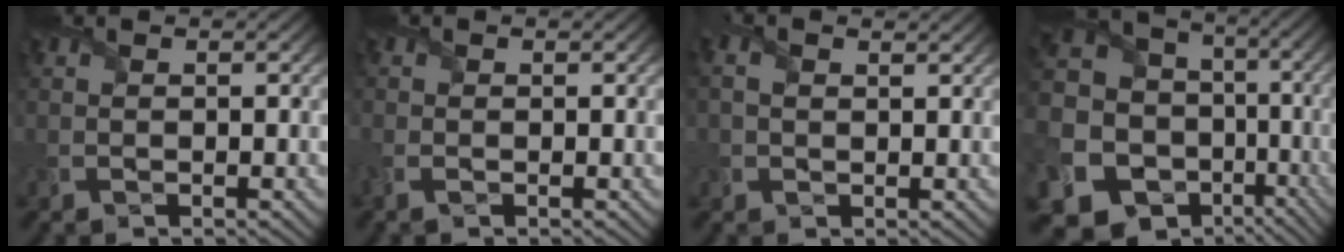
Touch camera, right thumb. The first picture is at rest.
{"total": 1.9, "force": [-0.7, 1.1, 1.3], "torque": [-0.041, -0.006, -0.018]}
{"total": 1.9, "force": [0.7, 1.0, 1.5], "torque": [-0.040, 0.003, 0.014]}
{"total": 19.8, "force": [-4.8, 17.1, 8.7], "torque": [-0.245, -0.015, -0.061]}